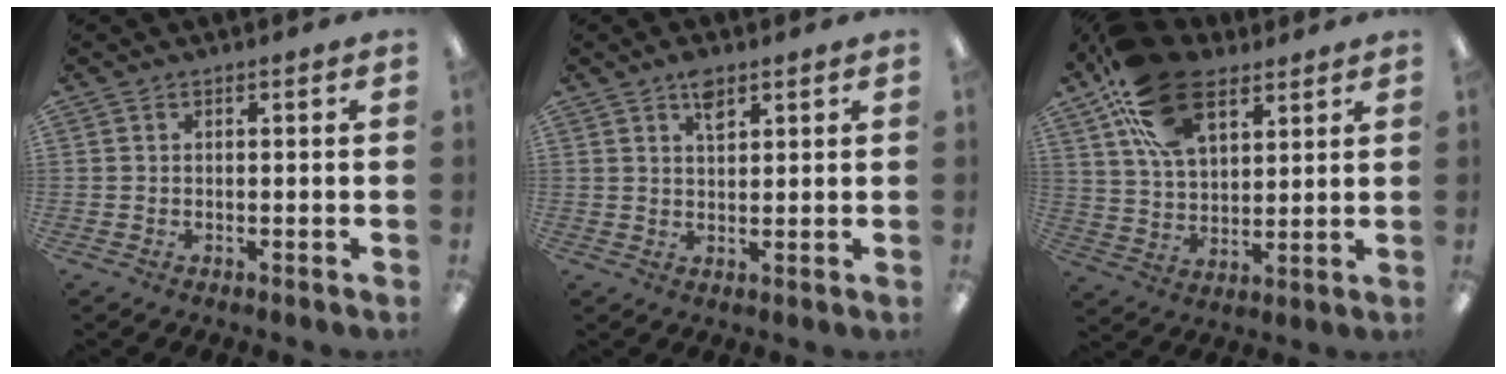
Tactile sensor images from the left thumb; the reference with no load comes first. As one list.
[{"total": 4.0, "force": [2.6, 1.9, 2.4], "torque": [-0.030, -0.009, 0.043]}, {"total": 19.1, "force": [10.5, 10.7, 11.8], "torque": [-0.225, -0.026, 0.194]}]